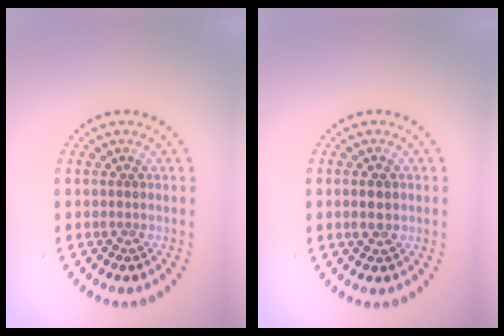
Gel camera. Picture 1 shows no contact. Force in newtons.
{"total": 2.2, "press": 2.2, "slide": 0.2}